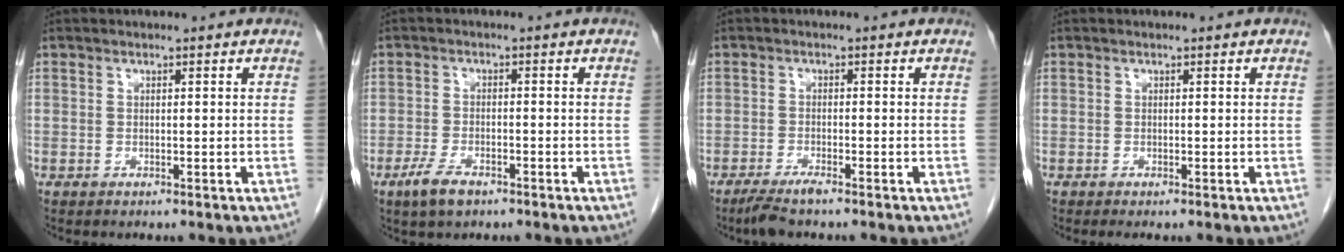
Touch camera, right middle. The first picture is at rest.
{"total": 4.1, "force": [-2.7, 1.5, 2.8], "torque": [-0.064, -0.003, -0.046]}
{"total": 3.1, "force": [-2.5, 0.0, 1.9], "torque": [-0.040, -0.007, -0.049]}
{"total": 0.5, "force": [-0.4, 0.0, 0.3], "torque": [-0.005, -0.002, -0.007]}